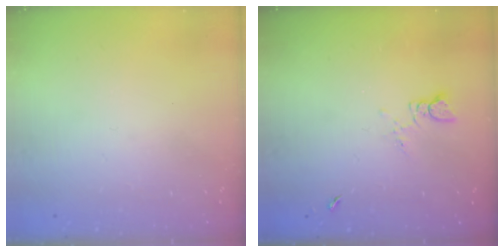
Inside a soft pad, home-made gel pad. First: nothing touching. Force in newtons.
{"total": 1.3, "press": 1.2, "slide": 0.1}